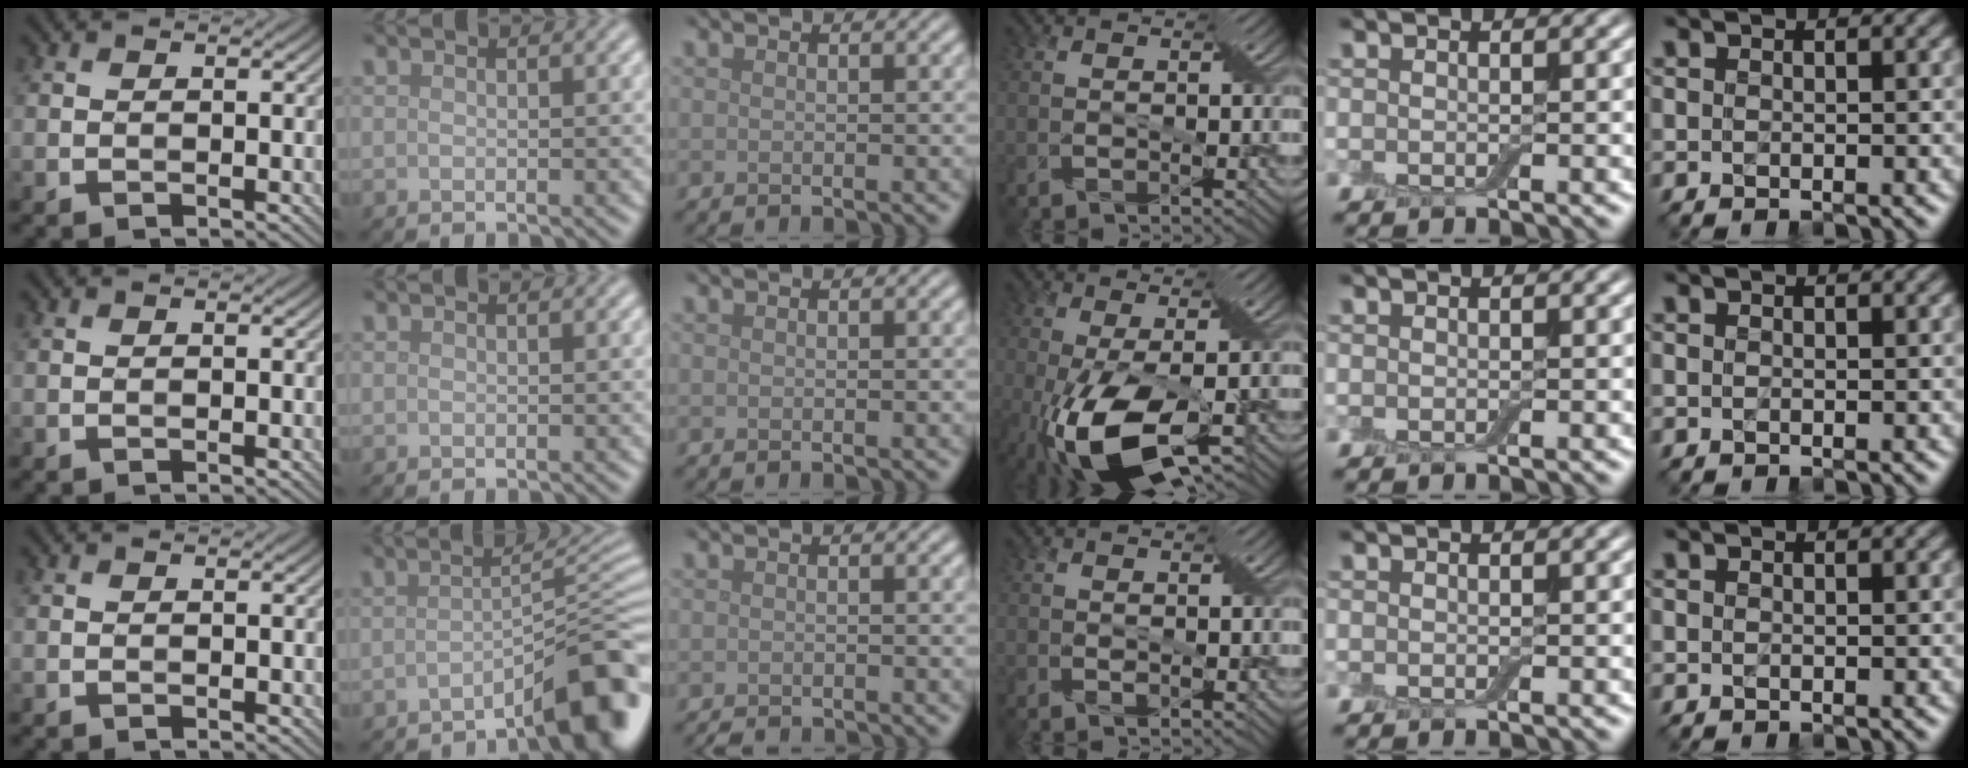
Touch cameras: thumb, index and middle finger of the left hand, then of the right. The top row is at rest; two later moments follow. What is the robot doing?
{"motion": "cut", "object": "cling film"}